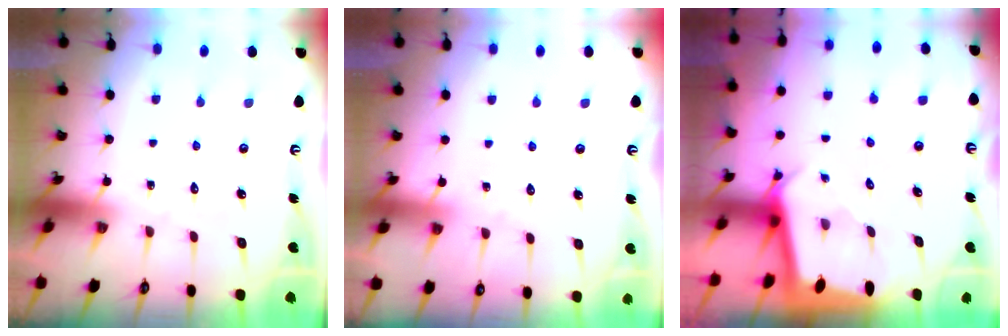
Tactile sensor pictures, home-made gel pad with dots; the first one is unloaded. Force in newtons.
{"total": 2.5, "press": 2.5, "slide": 0.5}
{"total": 2.4, "press": 2.4, "slide": 0.2}